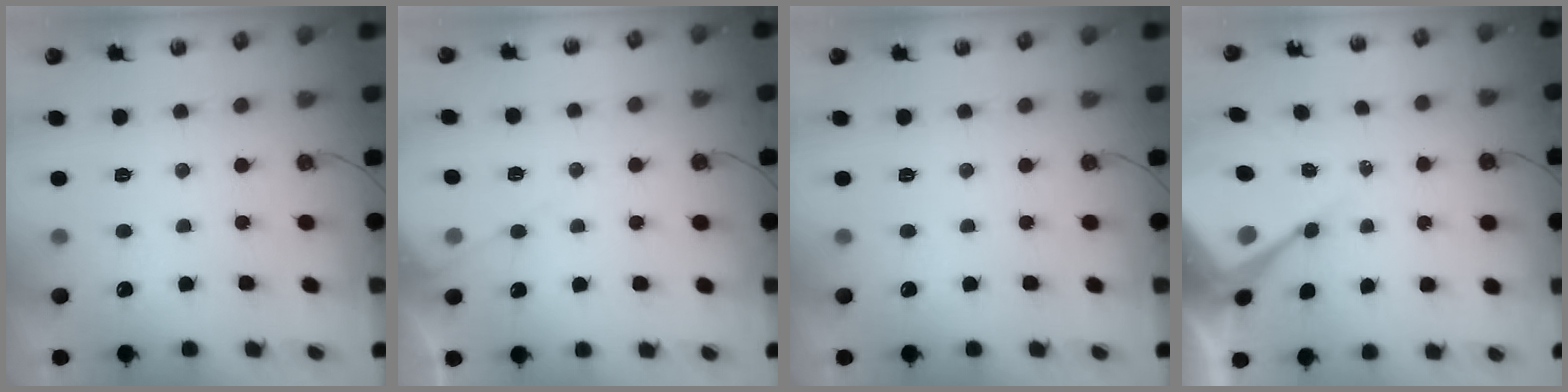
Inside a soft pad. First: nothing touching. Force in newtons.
{"total": 5.7, "press": 5.7, "slide": 0.8}
{"total": 0.0}
{"total": 9.1, "press": 9.1, "slide": 0.7}